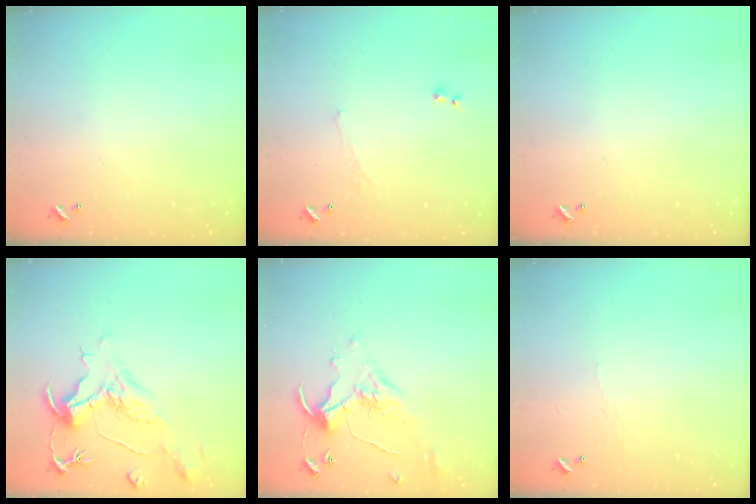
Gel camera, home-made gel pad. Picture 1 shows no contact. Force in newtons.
{"total": 1.1, "press": 0.7, "slide": 0.9}
{"total": 0.0}
{"total": 1.8, "press": 0.8, "slide": 1.5}
{"total": 1.1, "press": 0.6, "slide": 0.9}
{"total": 2.0, "press": 1.9, "slide": 0.4}